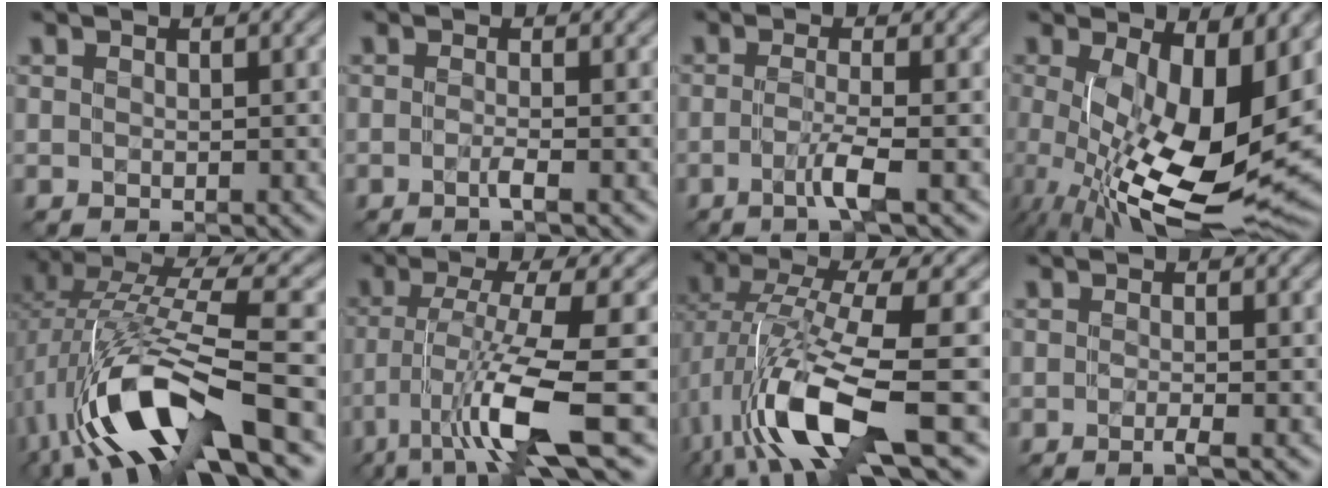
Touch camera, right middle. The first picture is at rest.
{"total": 1.4, "force": [-0.9, 0.2, 1.0], "torque": [-0.011, -0.001, -0.017]}
{"total": 2.7, "force": [-1.4, 0.3, 2.3], "torque": [-0.038, -0.003, -0.028]}
{"total": 13.0, "force": [-0.8, 5.3, 11.8], "torque": [-0.188, -0.029, -0.002]}
{"total": 11.7, "force": [-3.6, 4.0, 10.4], "torque": [-0.205, 0.010, -0.072]}
{"total": 8.8, "force": [-4.1, 1.0, 7.7], "torque": [-0.136, -0.008, -0.071]}
{"total": 10.9, "force": [-3.0, 3.1, 10.0], "torque": [-0.195, -0.006, -0.051]}
{"total": 1.3, "force": [-0.9, 0.2, 0.9], "torque": [-0.007, -0.003, -0.016]}